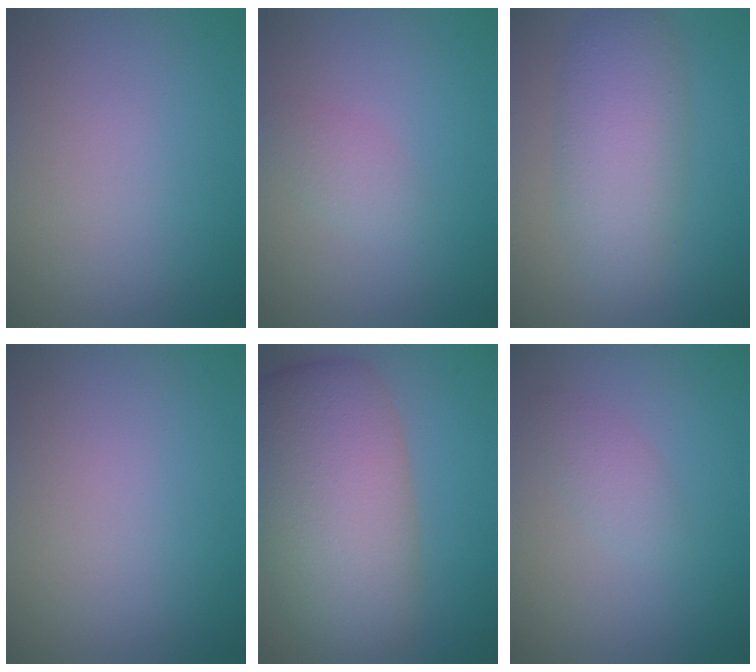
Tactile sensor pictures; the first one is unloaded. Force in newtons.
{"total": 1.4, "press": 1.4, "slide": 0.1}
{"total": 5.1, "press": 5.1, "slide": 0.1}
{"total": 0.0}
{"total": 10.5, "press": 10.5, "slide": 0.7}
{"total": 1.5, "press": 1.5, "slide": 0.0}